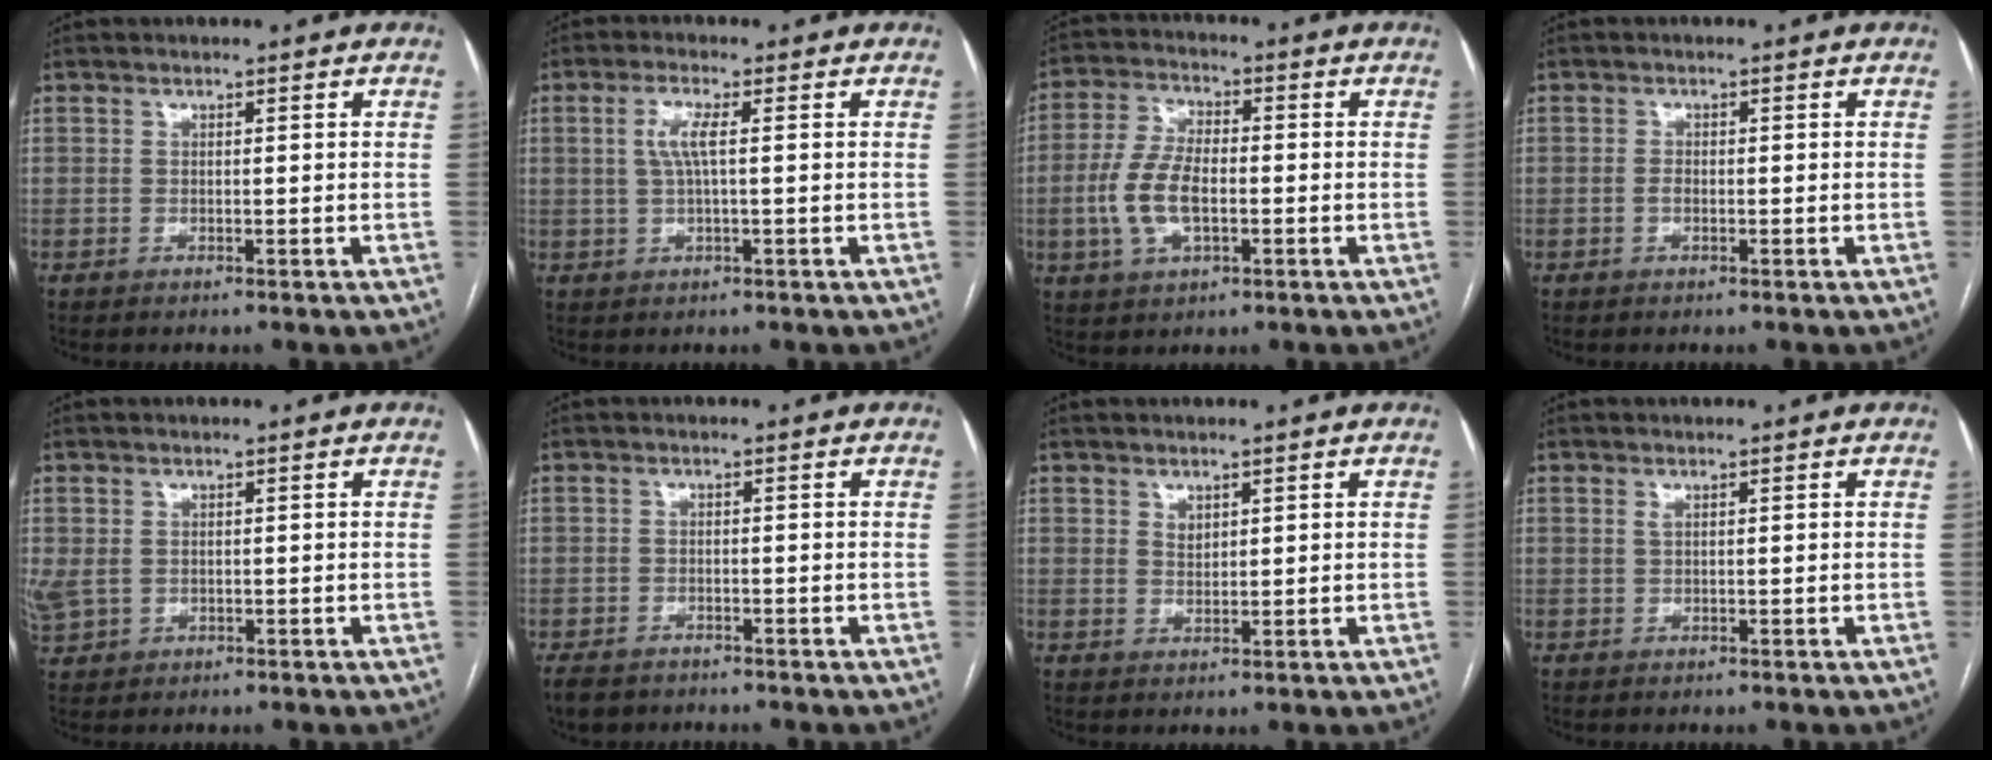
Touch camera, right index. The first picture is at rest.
{"total": 3.8, "force": [0.7, 0.4, 3.7], "torque": [-0.077, 0.006, 0.014]}
{"total": 9.0, "force": [-1.7, 4.2, 7.8], "torque": [-0.178, 0.007, -0.030]}
{"total": 1.1, "force": [-0.3, 0.5, 0.9], "torque": [-0.019, 0.001, -0.005]}
{"total": 2.9, "force": [0.2, 2.5, 1.6], "torque": [-0.050, 0.004, 0.016]}
{"total": 4.7, "force": [-3.7, 2.4, 1.6], "torque": [-0.030, -0.006, -0.057]}
{"total": 1.6, "force": [1.0, 0.9, 0.8], "torque": [-0.014, -0.002, 0.023]}
{"total": 0.6, "force": [0.3, 0.1, 0.5], "torque": [-0.016, 0.000, 0.008]}